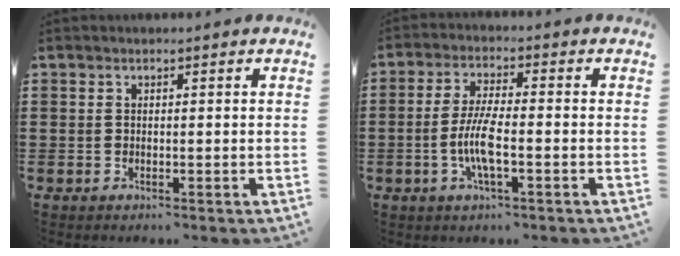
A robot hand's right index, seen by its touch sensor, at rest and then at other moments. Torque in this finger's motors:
{"motor_torque": [2.14, 0.00, 0.28, 0.09]}